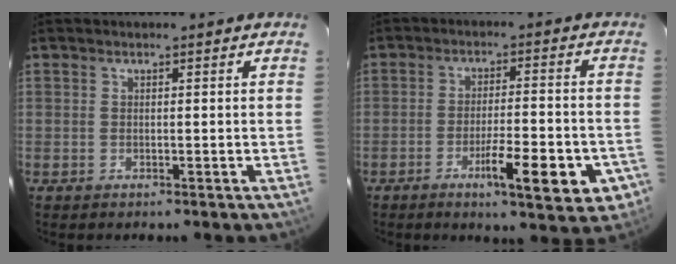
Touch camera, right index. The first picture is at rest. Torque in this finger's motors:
{"motor_torque": [0.59, -0.35, 0.24, 0.08]}